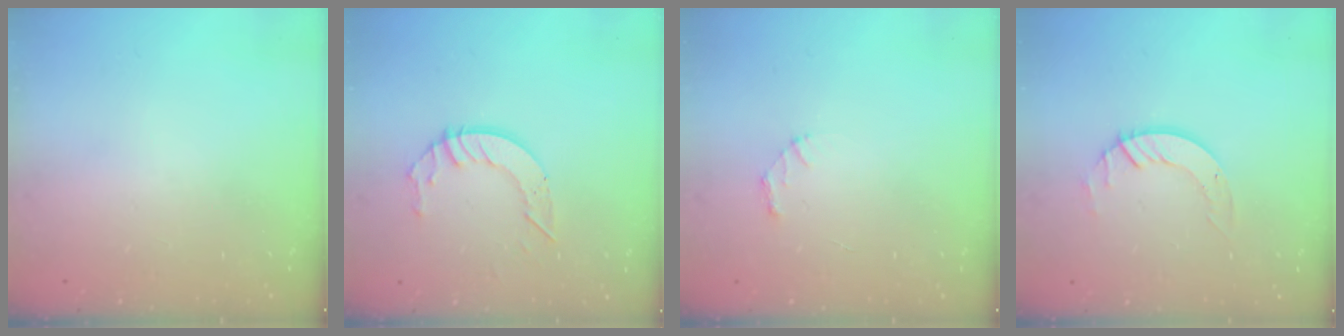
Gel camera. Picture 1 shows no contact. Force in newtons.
{"total": 6.7, "press": 6.7, "slide": 0.3}
{"total": 1.9, "press": 1.9, "slide": 0.2}
{"total": 5.1, "press": 5.1, "slide": 0.4}